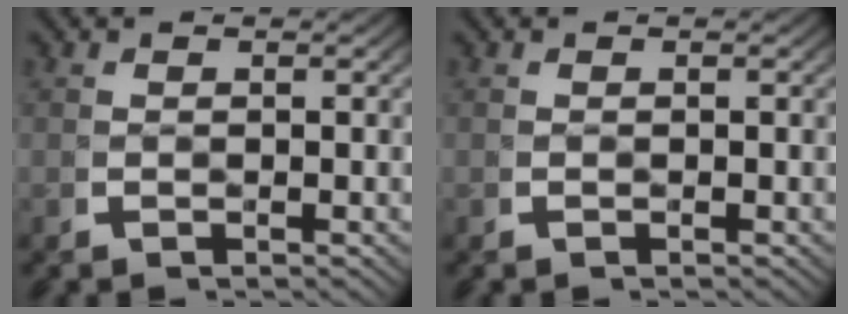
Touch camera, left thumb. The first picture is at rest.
{"total": 0.0}